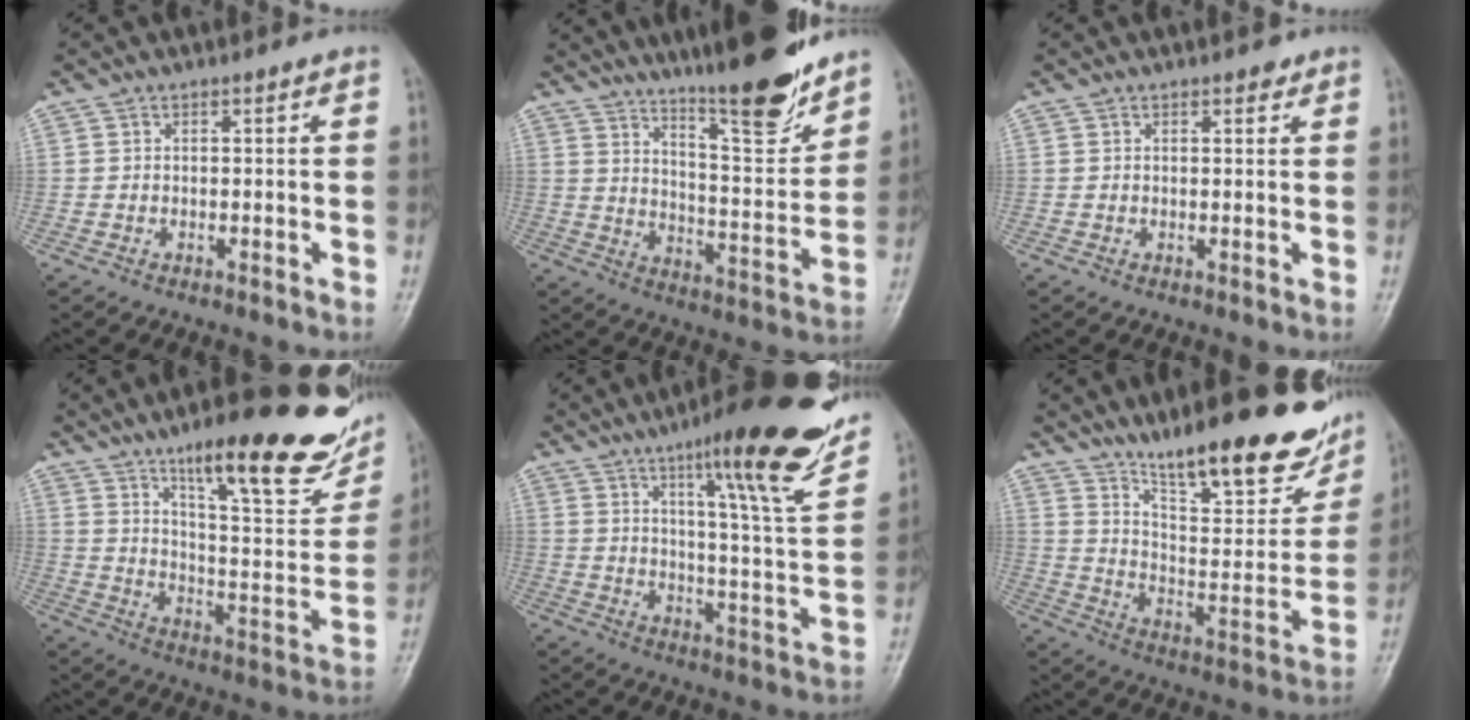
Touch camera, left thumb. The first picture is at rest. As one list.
[{"total": 16.9, "force": [13.3, 2.8, 10.1], "torque": [-0.123, -0.090, 0.213]}, {"total": 1.5, "force": [1.1, 0.7, 0.8], "torque": [-0.003, -0.004, 0.011]}, {"total": 25.0, "force": [15.5, 6.7, 18.5], "torque": [-0.216, -0.061, 0.234]}, {"total": 20.2, "force": [12.9, 2.7, 15.3], "torque": [-0.189, -0.065, 0.187]}, {"total": 24.1, "force": [16.7, 6.8, 16.0], "torque": [-0.187, -0.081, 0.261]}]